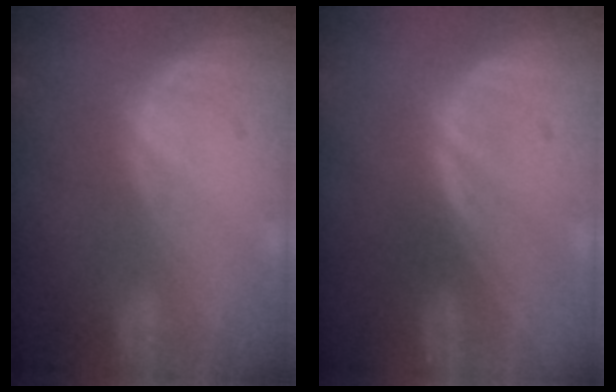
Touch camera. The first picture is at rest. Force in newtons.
{"total": 0.0}